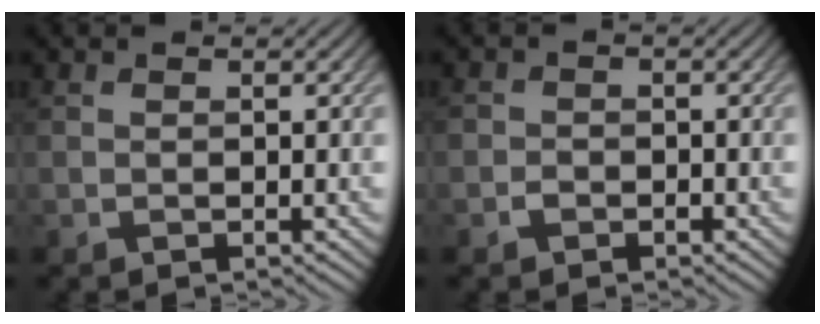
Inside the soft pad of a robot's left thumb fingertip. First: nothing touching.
{"total": 1.4, "force": [-0.8, 1.1, 0.4], "torque": [-0.002, 0.002, -0.017]}